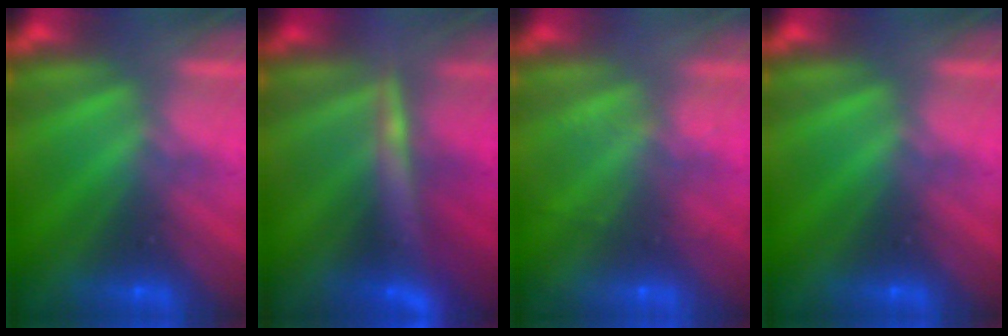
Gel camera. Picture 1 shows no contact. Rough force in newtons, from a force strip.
{"total": 4.6}
{"total": 2.0}
{"total": 0.0}